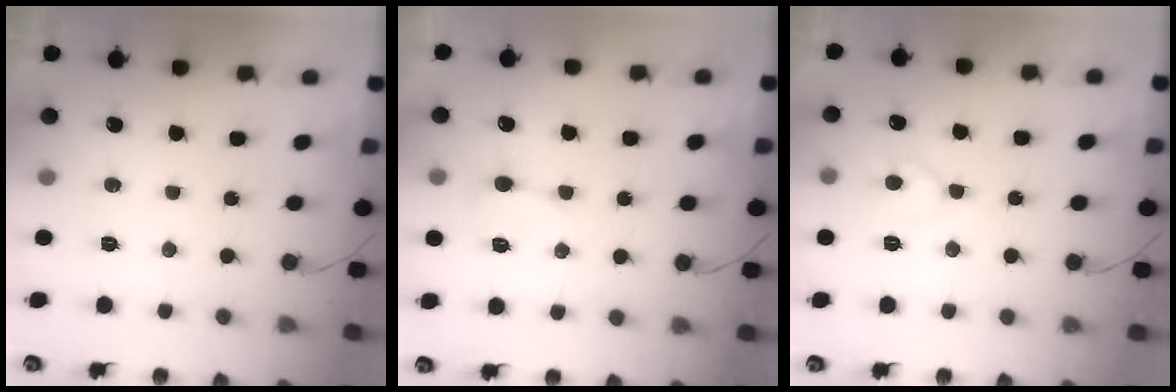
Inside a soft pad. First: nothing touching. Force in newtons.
{"total": 3.6, "press": 3.6, "slide": 0.5}
{"total": 7.1, "press": 7.1, "slide": 0.4}